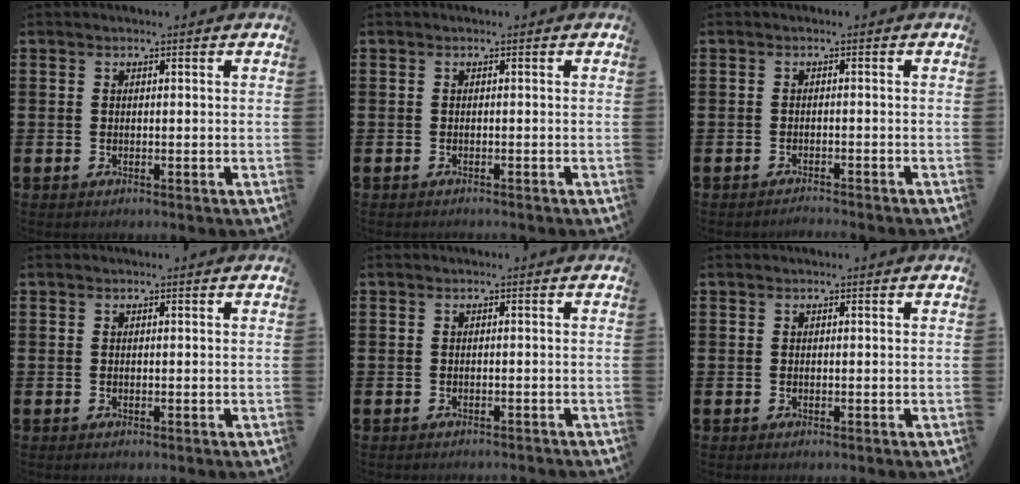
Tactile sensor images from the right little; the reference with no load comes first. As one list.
[{"total": 0.0}, {"total": 1.0, "force": [-1.0, -0.2, 0.0], "torque": [0.000, 0.001, -0.021]}, {"total": 0.0}, {"total": 0.6, "force": [-0.6, -0.1, 0.0], "torque": [-0.001, -0.002, -0.011]}, {"total": 0.0}]